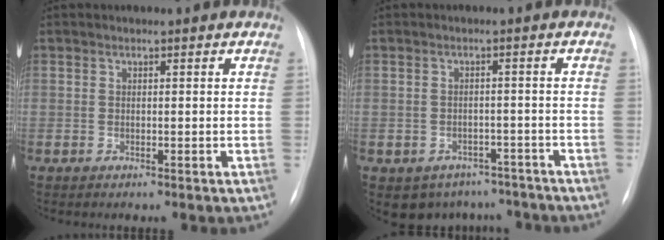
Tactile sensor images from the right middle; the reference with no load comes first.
{"total": 7.6, "force": [-5.9, 4.8, 0.8], "torque": [-0.001, 0.019, -0.068]}